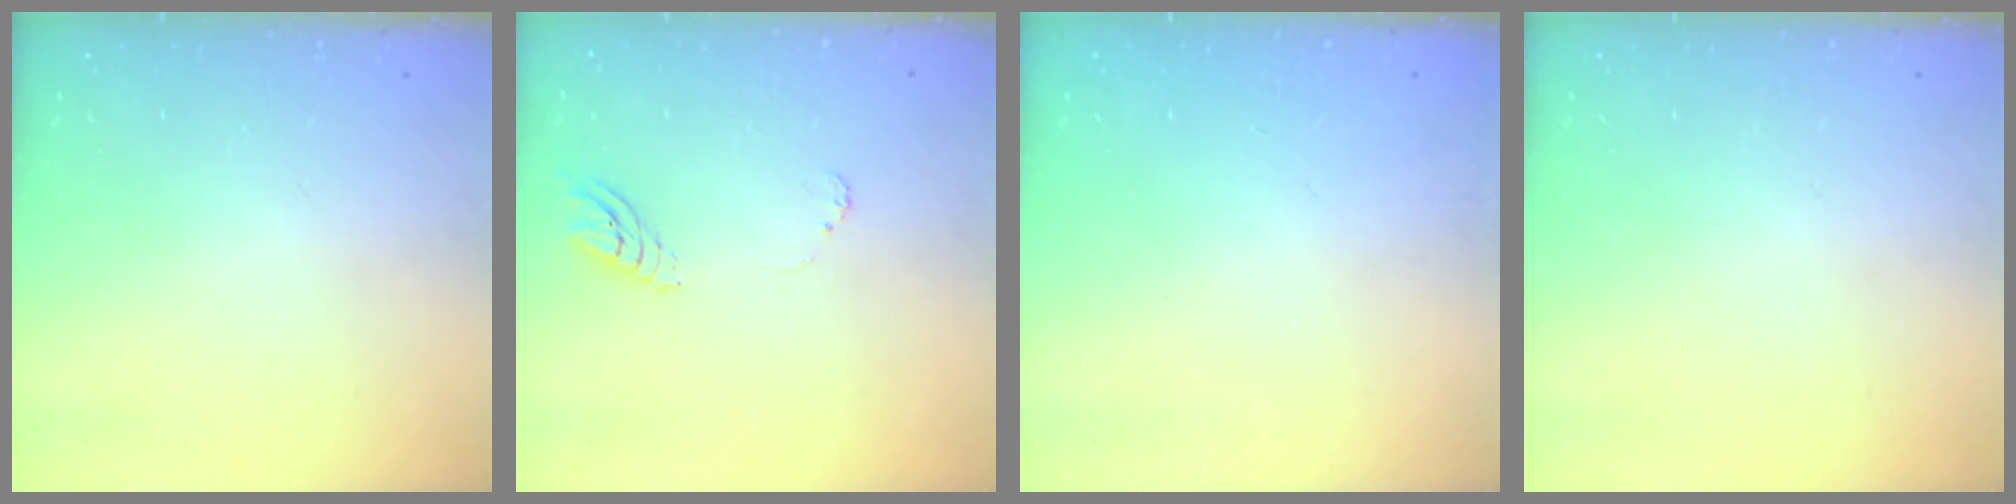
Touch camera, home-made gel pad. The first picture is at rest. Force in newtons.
{"total": 5.9, "press": 5.9, "slide": 0.4}
{"total": 0.0}
{"total": 0.0}